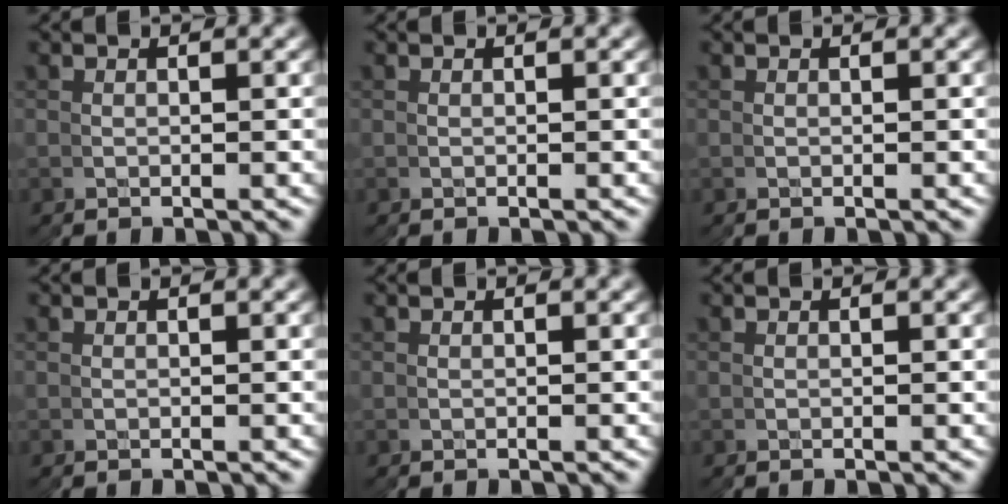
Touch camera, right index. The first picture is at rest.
{"total": 0.0}
{"total": 0.0}
{"total": 0.0}
{"total": 0.0}
{"total": 0.0}